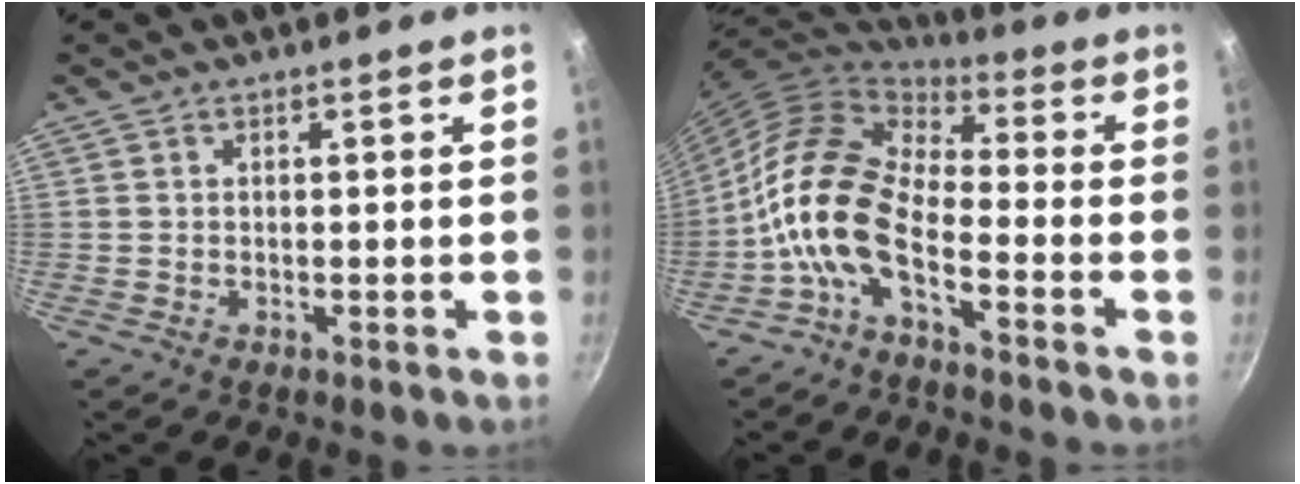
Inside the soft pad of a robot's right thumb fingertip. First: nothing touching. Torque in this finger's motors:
{"motor_torque": [0.16, 0.75, 1.90, -0.87, 0.44]}